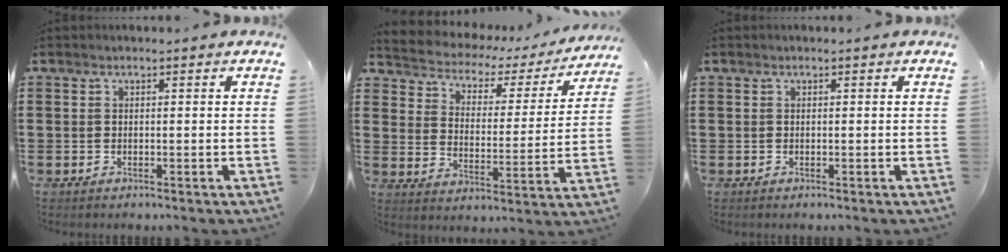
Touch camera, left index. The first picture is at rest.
{"total": 2.7, "force": [2.2, 1.5, 0.5], "torque": [-0.030, -0.019, 0.026]}
{"total": 0.0}